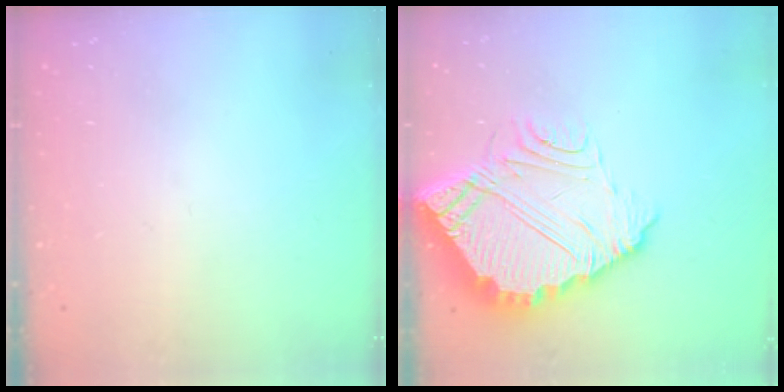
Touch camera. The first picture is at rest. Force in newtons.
{"total": 12.5, "press": 12.5, "slide": 0.9}